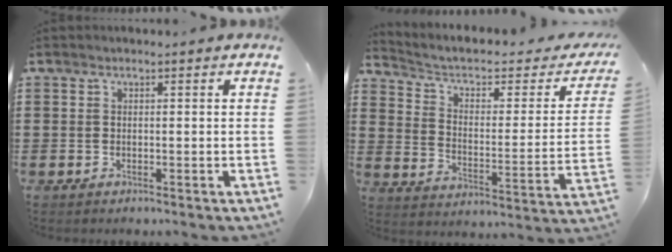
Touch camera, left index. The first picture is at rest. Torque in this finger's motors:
{"motor_torque": [1.20, -0.94, 0.26, 0.04]}